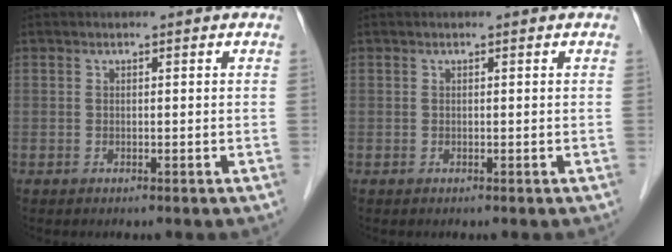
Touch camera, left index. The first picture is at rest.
{"total": 0.0}